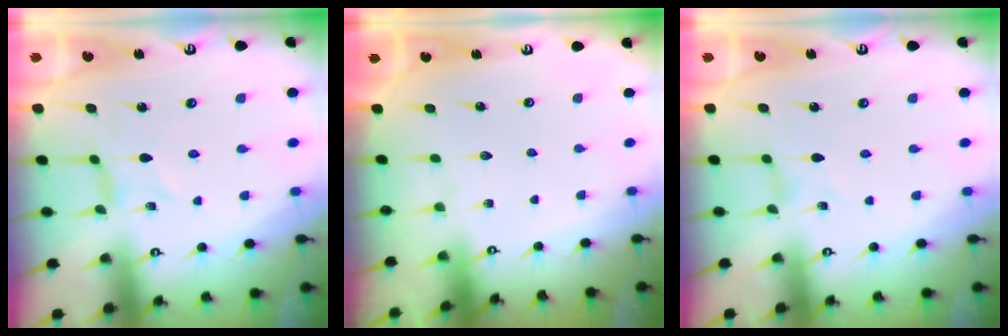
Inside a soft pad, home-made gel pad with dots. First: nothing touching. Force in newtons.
{"total": 0.0}
{"total": 0.0}